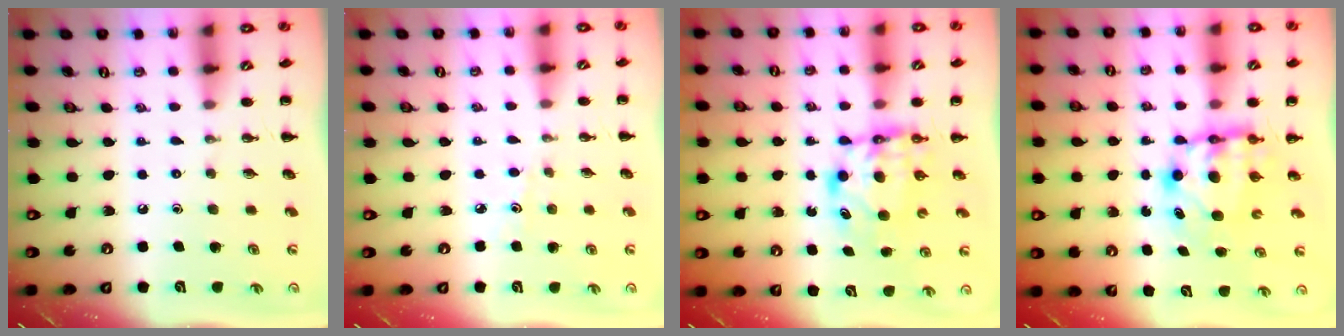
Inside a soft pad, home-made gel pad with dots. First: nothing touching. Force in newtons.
{"total": 2.8, "press": 2.6, "slide": 0.9}
{"total": 6.4, "press": 6.3, "slide": 0.7}
{"total": 6.6, "press": 6.4, "slide": 1.7}